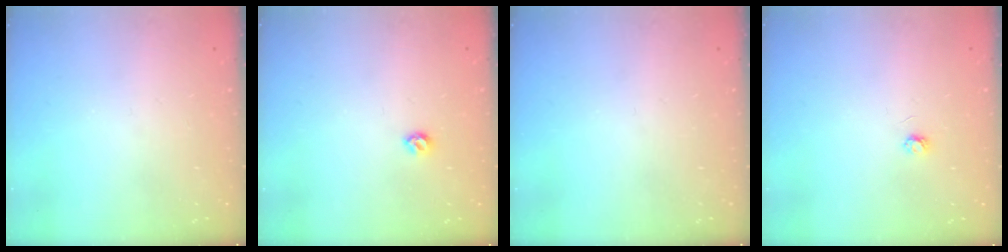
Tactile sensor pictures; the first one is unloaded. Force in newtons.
{"total": 5.3, "press": 5.3, "slide": 0.7}
{"total": 0.0}
{"total": 2.9, "press": 2.9, "slide": 0.3}